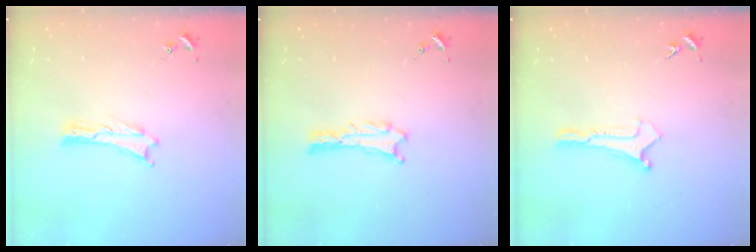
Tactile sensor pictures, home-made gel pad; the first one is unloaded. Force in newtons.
{"total": 0.9, "press": 0.8, "slide": 0.1}
{"total": 0.0}